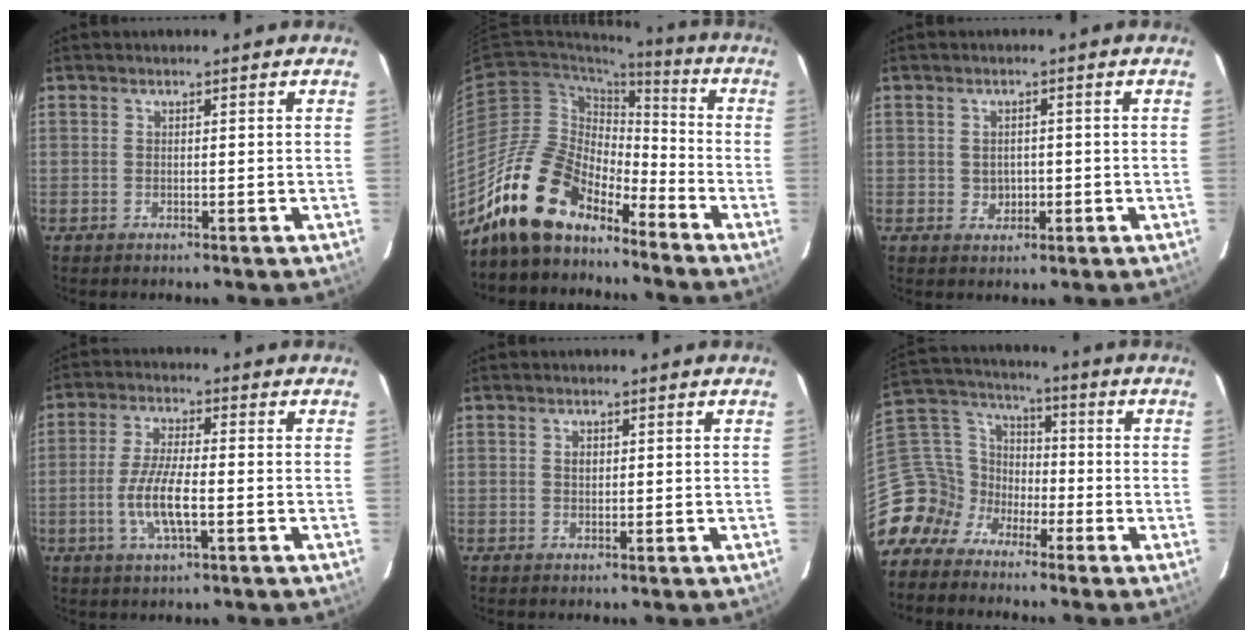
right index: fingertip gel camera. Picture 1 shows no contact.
{"total": 16.2, "force": [-12.8, 7.1, 6.8], "torque": [-0.138, 0.008, -0.236]}
{"total": 4.6, "force": [-0.6, 3.9, 2.5], "torque": [-0.045, 0.001, 0.000]}
{"total": 8.1, "force": [-2.2, 2.1, 7.5], "torque": [-0.154, -0.004, -0.044]}
{"total": 1.2, "force": [0.3, 0.9, 0.7], "torque": [-0.010, 0.004, 0.004]}
{"total": 10.9, "force": [-7.2, 7.9, 2.3], "torque": [-0.072, 0.039, -0.155]}